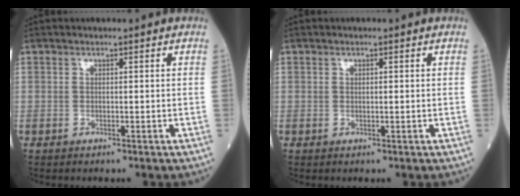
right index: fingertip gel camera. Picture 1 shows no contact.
{"total": 0.5, "force": [0.1, 0.1, 0.5], "torque": [-0.012, -0.001, 0.002]}